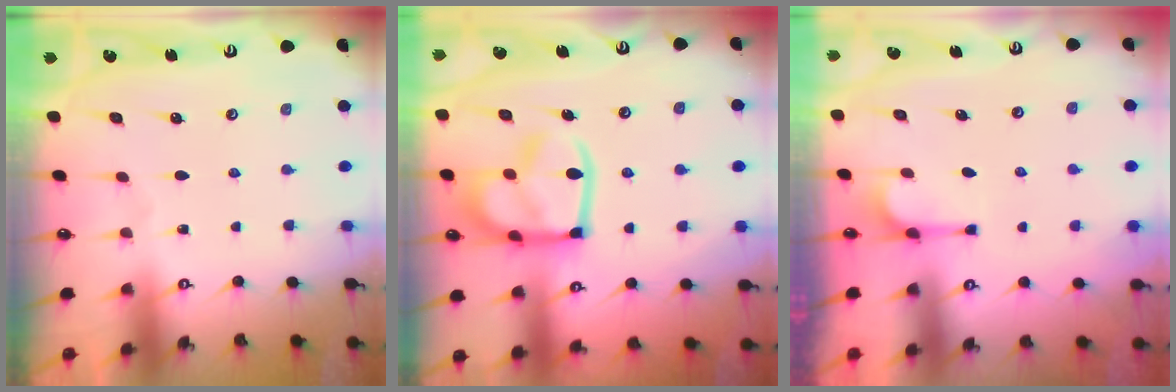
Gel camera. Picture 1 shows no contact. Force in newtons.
{"total": 17.2, "press": 17.1, "slide": 2.0}
{"total": 2.9, "press": 2.7, "slide": 1.1}